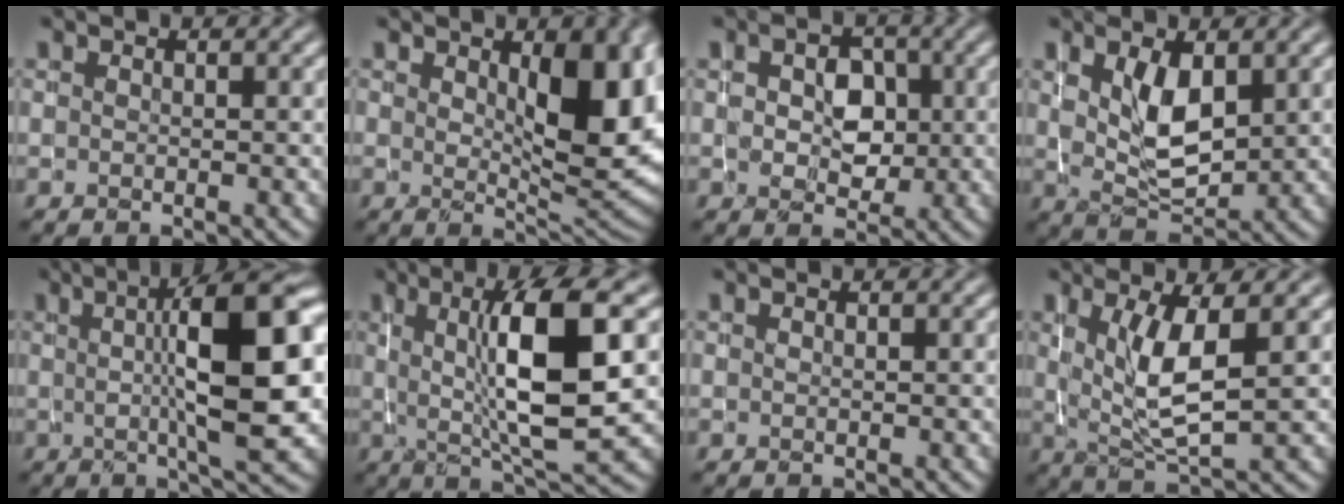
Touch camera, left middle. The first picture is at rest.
{"total": 8.2, "force": [1.9, 3.3, 7.2], "torque": [-0.100, -0.010, 0.036]}
{"total": 3.9, "force": [0.3, 3.0, 2.5], "torque": [-0.047, -0.004, 0.000]}
{"total": 4.6, "force": [1.2, 2.2, 3.8], "torque": [-0.080, -0.008, 0.026]}
{"total": 11.4, "force": [1.3, 2.8, 11.0], "torque": [-0.150, 0.008, 0.021]}
{"total": 9.4, "force": [1.1, 2.1, 9.1], "torque": [-0.141, -0.004, 0.024]}
{"total": 0.0}
{"total": 5.3, "force": [0.7, 1.3, 5.1], "torque": [-0.101, -0.012, 0.022]}